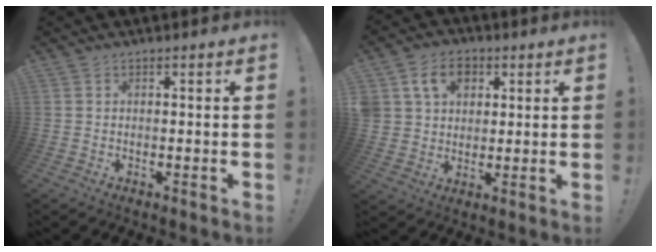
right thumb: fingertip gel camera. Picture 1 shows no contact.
{"total": 10.4, "force": [4.7, 8.1, 4.6], "torque": [-0.078, -0.004, 0.092]}